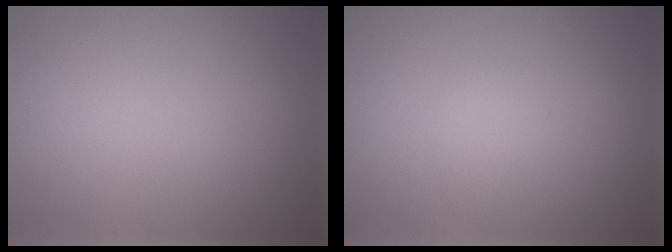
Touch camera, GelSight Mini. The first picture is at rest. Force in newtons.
{"total": 0.7, "press": 0.7, "slide": 0.0}